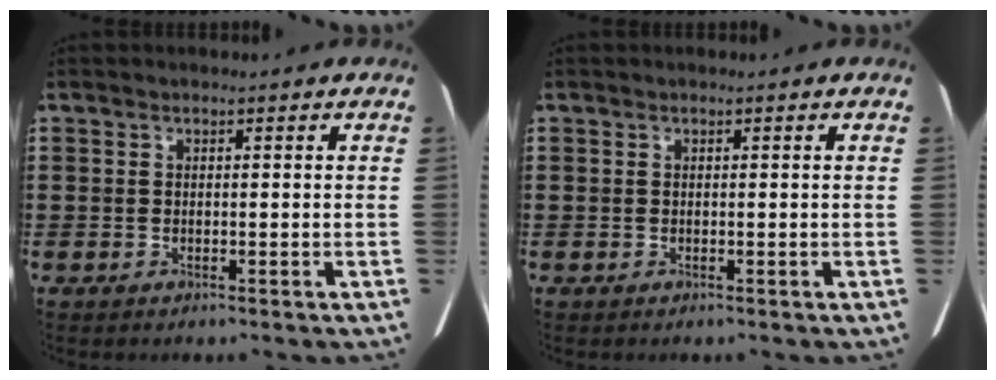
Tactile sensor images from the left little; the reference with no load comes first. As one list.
[{"total": 0.0}]